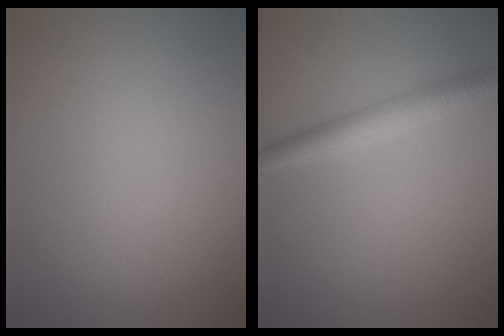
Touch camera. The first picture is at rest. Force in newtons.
{"total": 2.7, "press": 2.7, "slide": 0.1}